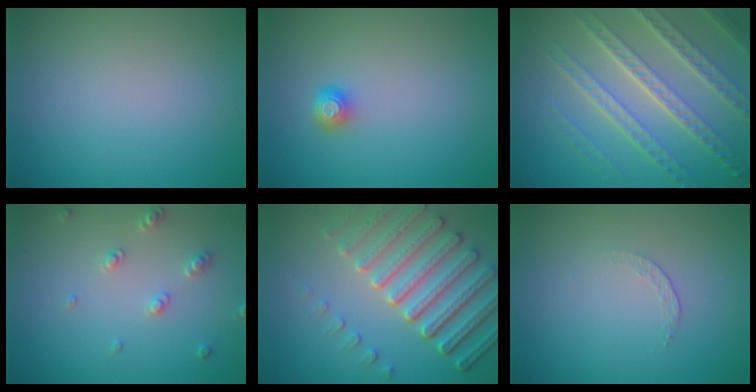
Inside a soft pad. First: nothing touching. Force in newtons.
{"total": 1.5, "press": 1.2, "slide": 0.9}
{"total": 7.5, "press": 5.3, "slide": 5.3}
{"total": 1.9, "press": 1.8, "slide": 0.5}
{"total": 7.6, "press": 5.7, "slide": 5.1}
{"total": 0.7, "press": 0.4, "slide": 0.6}